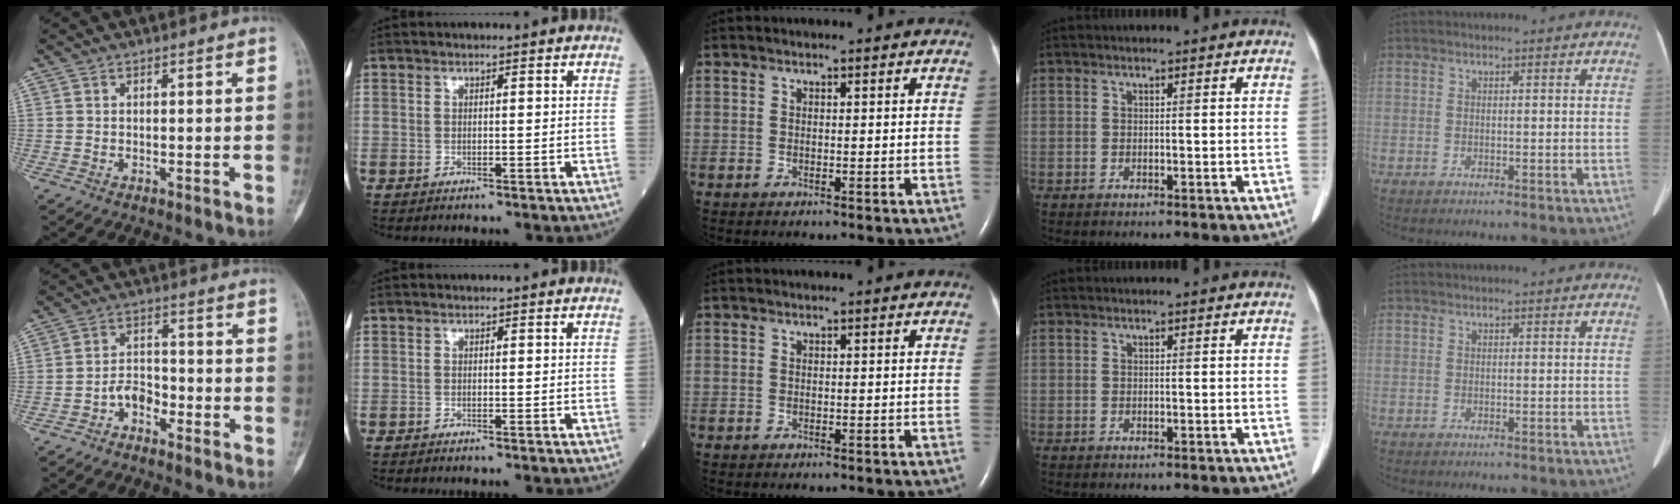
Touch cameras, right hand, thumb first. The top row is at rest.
{"thumb": {"total": 4.1, "force": [-2.6, 2.5, 2.0], "torque": [-0.022, 0.026, -0.052]}}